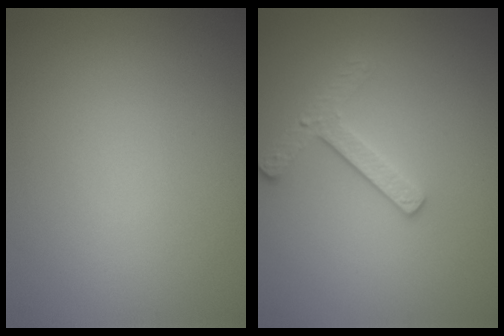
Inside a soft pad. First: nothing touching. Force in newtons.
{"total": 2.4, "press": 2.3, "slide": 0.5}